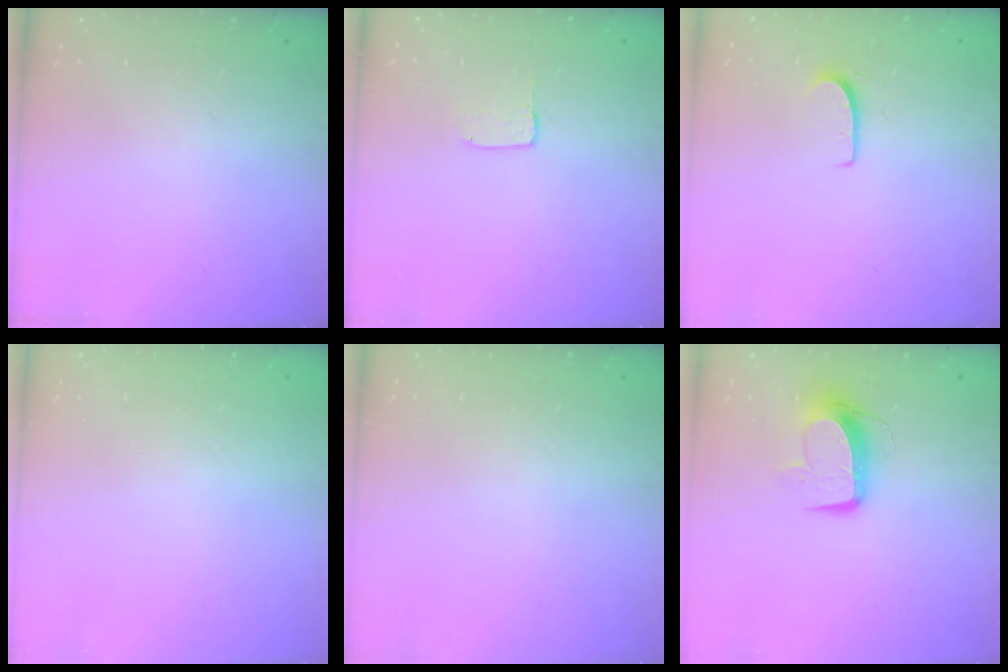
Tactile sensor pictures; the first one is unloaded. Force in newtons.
{"total": 2.0, "press": 2.0, "slide": 0.0}
{"total": 5.4, "press": 5.3, "slide": 0.5}
{"total": 0.0}
{"total": 0.0}
{"total": 9.7, "press": 9.7, "slide": 0.6}